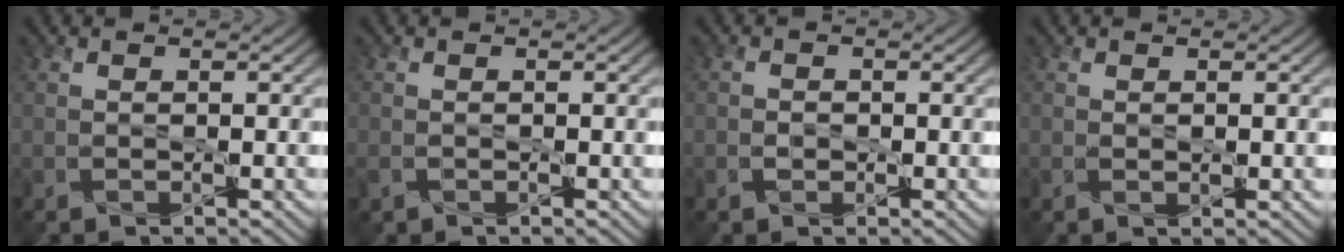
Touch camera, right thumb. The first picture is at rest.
{"total": 1.3, "force": [-0.6, 1.0, 0.6], "torque": [-0.019, -0.007, -0.013]}
{"total": 1.2, "force": [-0.4, 1.0, 0.5], "torque": [-0.009, -0.003, -0.010]}
{"total": 0.8, "force": [0.1, 0.4, 0.7], "torque": [-0.012, -0.003, 0.001]}